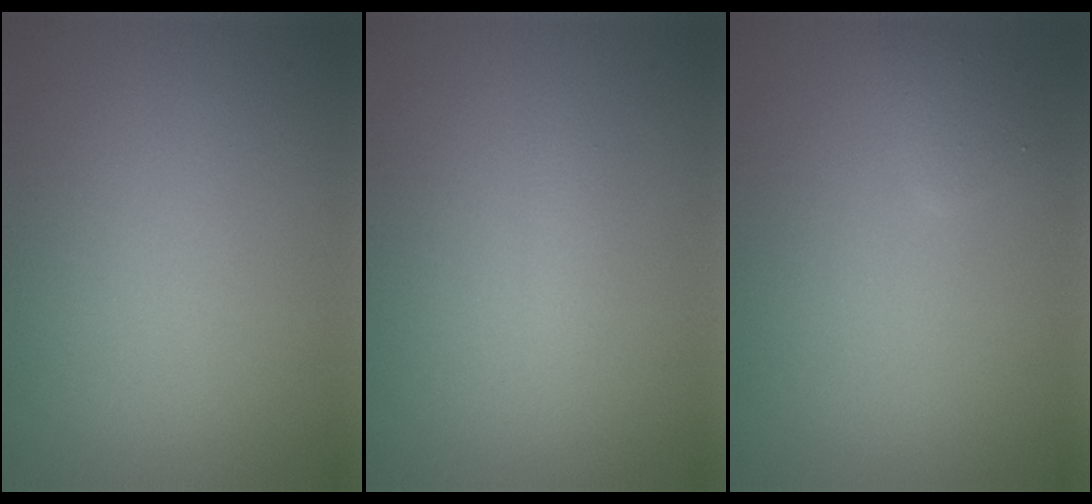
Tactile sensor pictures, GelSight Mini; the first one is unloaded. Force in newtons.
{"total": 0.7, "press": 0.7, "slide": 0.0}
{"total": 1.4, "press": 1.4, "slide": 0.1}